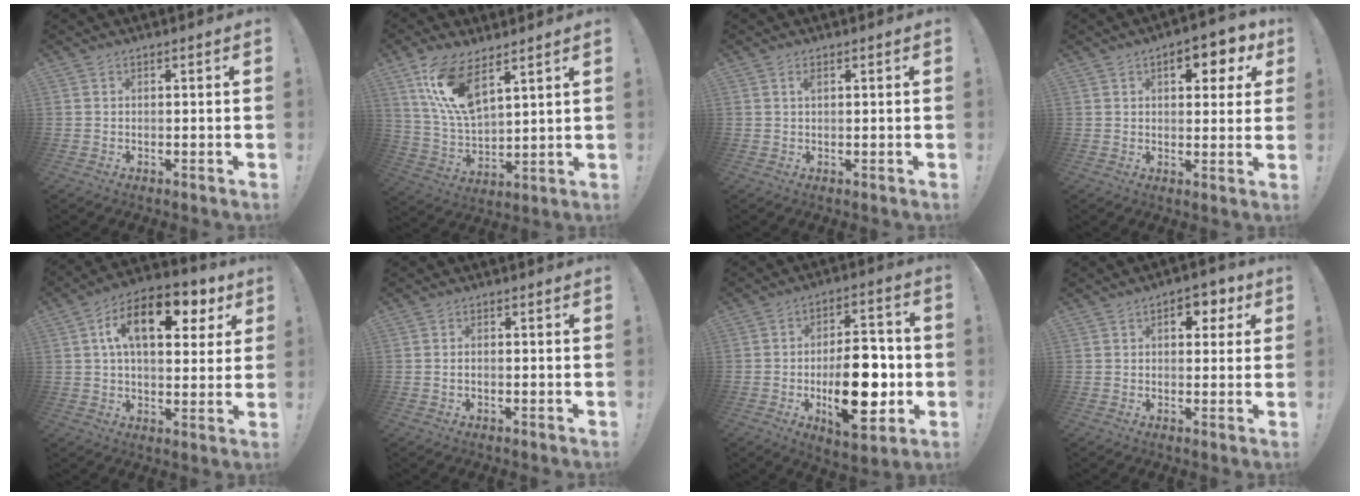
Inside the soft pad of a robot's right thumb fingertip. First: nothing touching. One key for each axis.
{"total": 14.1, "fx": 8.6, "fy": 5.6, "fz": 9.7, "tx": -0.205, "ty": -0.038, "tz": 0.157}
{"total": 1.1, "fx": 0.4, "fy": 0.4, "fz": 0.9, "tx": -0.017, "ty": 0.002, "tz": 0.006}
{"total": 8.2, "fx": 3.5, "fy": 4.2, "fz": 6.1, "tx": -0.061, "ty": -0.011, "tz": 0.053}
{"total": 16.4, "fx": 5.8, "fy": 8.6, "fz": 12.7, "tx": -0.190, "ty": -0.008, "tz": 0.095}
{"total": 1.0, "fx": -0.1, "fy": 0.6, "fz": 0.7, "tx": -0.014, "ty": 0.004, "tz": -0.002}
{"total": 20.2, "fx": -3.3, "fy": 10.1, "fz": 17.2, "tx": -0.267, "ty": 0.012, "tz": -0.044}
{"total": 6.1, "fx": 2.0, "fy": 4.4, "fz": 3.8, "tx": -0.025, "ty": -0.005, "tz": 0.026}